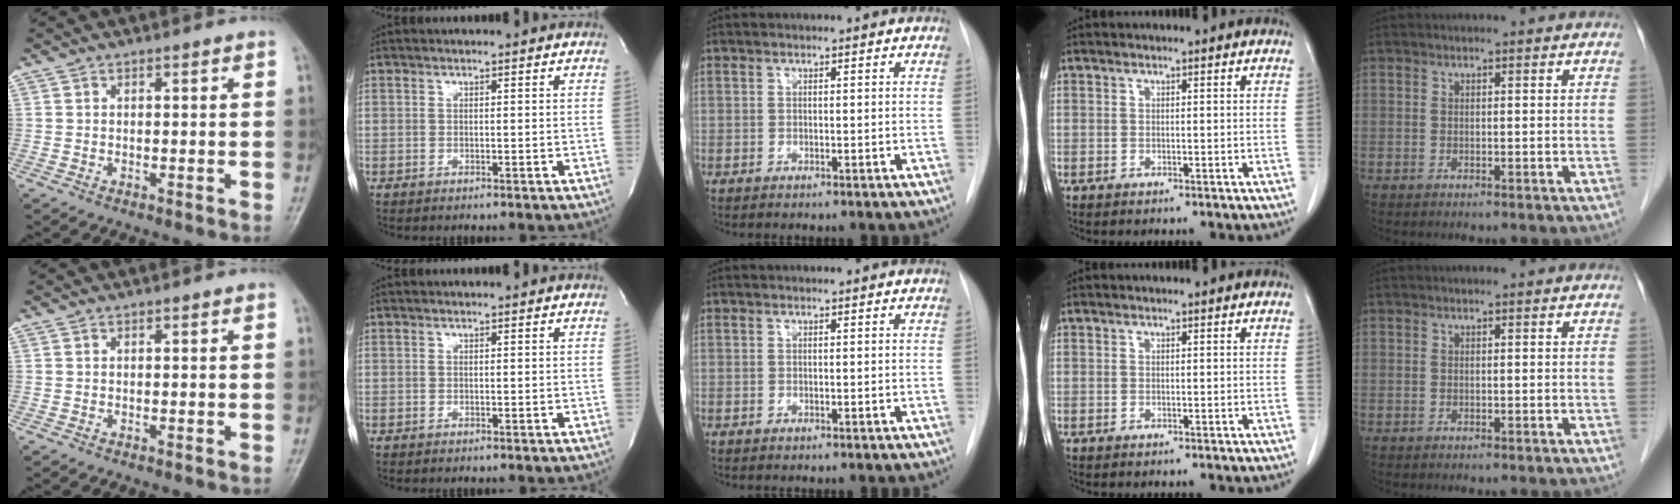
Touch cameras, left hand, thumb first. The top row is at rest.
{}